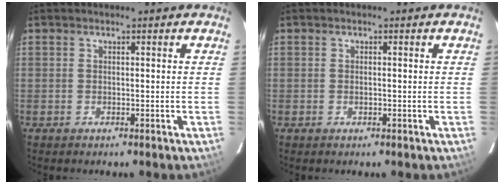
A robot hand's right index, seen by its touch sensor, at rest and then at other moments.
{"total": 0.5, "force": [-0.1, 0.2, 0.5], "torque": [-0.010, 0.001, -0.002]}